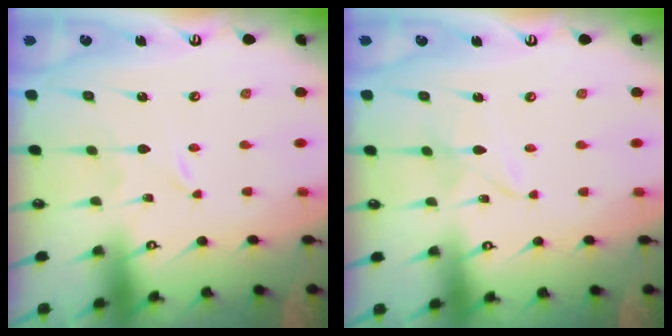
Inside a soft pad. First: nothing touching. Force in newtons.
{"total": 3.6, "press": 3.6, "slide": 0.2}